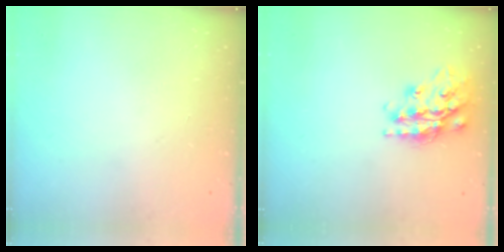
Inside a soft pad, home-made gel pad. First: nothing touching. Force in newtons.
{"total": 17.8, "press": 17.8, "slide": 1.3}